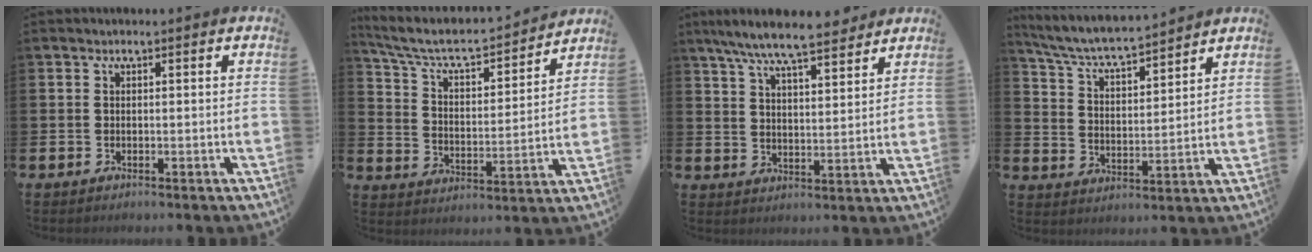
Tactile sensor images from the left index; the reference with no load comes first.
{"total": 7.0, "force": [6.2, 1.8, 2.6], "torque": [-0.088, -0.043, 0.102]}
{"total": 8.4, "force": [7.7, 1.2, 3.1], "torque": [-0.081, -0.036, 0.139]}
{"total": 6.3, "force": [6.0, 0.5, 1.9], "torque": [-0.068, -0.042, 0.101]}